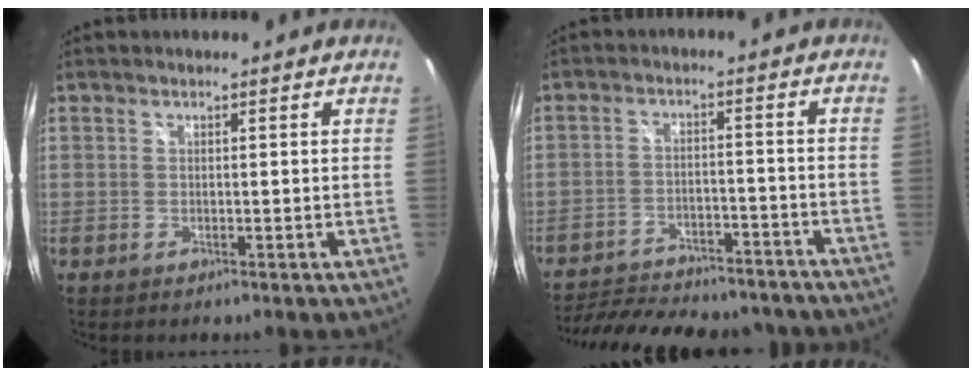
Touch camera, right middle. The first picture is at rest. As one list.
[{"total": 23.3, "force": [-20.1, 7.1, 9.3], "torque": [-0.192, -0.006, -0.266]}]